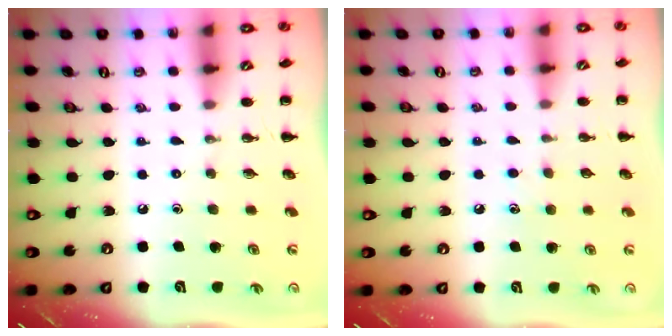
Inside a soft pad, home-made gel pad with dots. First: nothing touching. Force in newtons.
{"total": 3.3, "press": 3.2, "slide": 1.0}